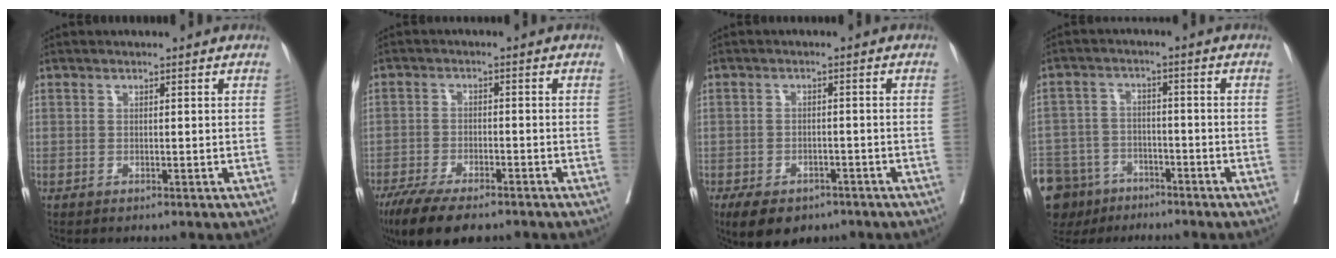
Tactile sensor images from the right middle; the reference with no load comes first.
{"total": 10.8, "force": [-8.2, 3.0, 6.3], "torque": [-0.103, -0.018, -0.131]}
{"total": 8.7, "force": [-6.2, 4.5, 4.2], "torque": [-0.067, -0.004, -0.091]}
{"total": 13.4, "force": [-9.3, 8.8, 4.1], "torque": [-0.116, 0.001, -0.146]}